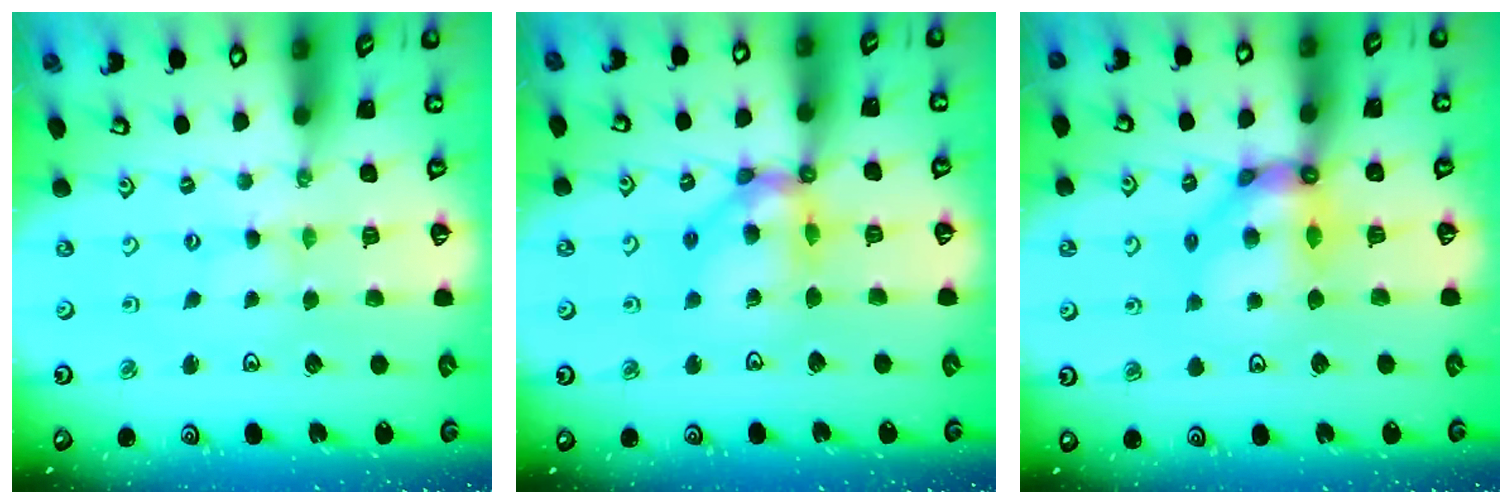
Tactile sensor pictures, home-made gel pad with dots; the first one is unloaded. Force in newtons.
{"total": 12.2, "press": 12.1, "slide": 1.5}
{"total": 10.7, "press": 10.6, "slide": 1.5}